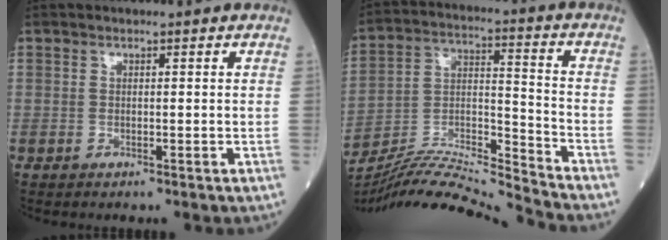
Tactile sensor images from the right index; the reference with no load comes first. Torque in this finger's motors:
{"motor_torque": [0.02, 0.02, 0.18, 0.04]}